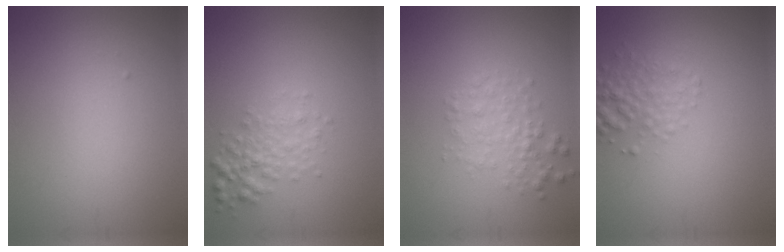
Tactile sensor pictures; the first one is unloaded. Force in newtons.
{"total": 2.4, "press": 2.4, "slide": 0.1}
{"total": 2.3, "press": 2.3, "slide": 0.0}
{"total": 2.6, "press": 2.6, "slide": 0.1}